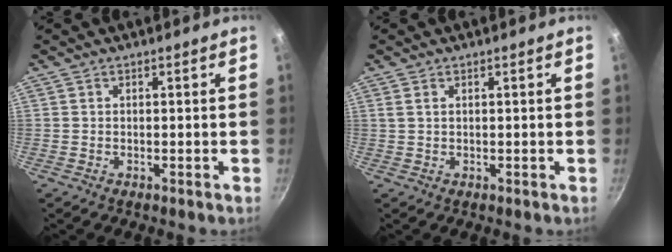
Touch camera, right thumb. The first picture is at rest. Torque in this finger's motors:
{"motor_torque": [-0.55, 0.34, 0.12, 0.19, 0.07]}